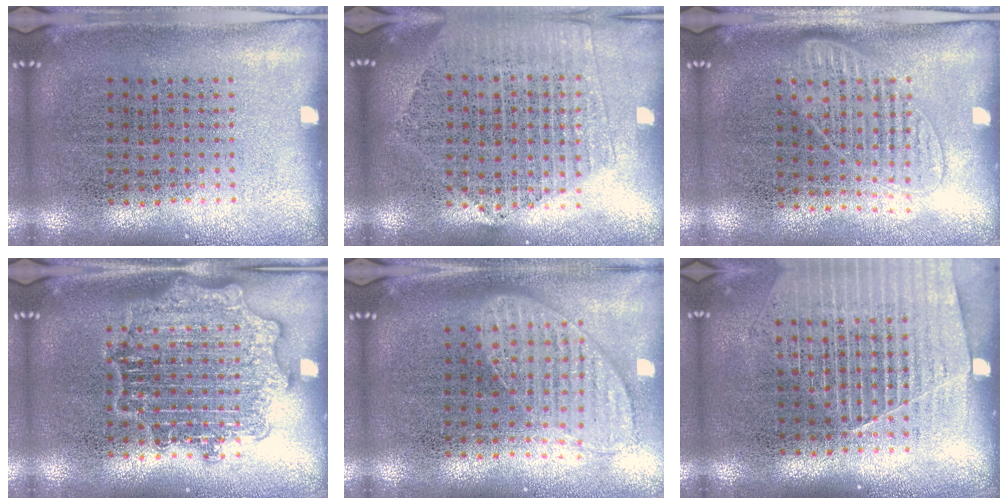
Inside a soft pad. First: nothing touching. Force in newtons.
{"total": 2.1, "press": 1.9, "slide": 0.8}
{"total": 1.3, "press": 1.2, "slide": 0.5}
{"total": 2.8, "press": 2.8, "slide": 0.4}
{"total": 1.1, "press": 1.1, "slide": 0.2}
{"total": 1.5, "press": 1.4, "slide": 0.5}